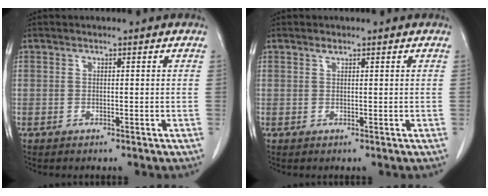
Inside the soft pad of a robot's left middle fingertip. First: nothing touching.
{"total": 0.6, "force": [0.5, 0.1, 0.3], "torque": [-0.012, -0.003, 0.011]}